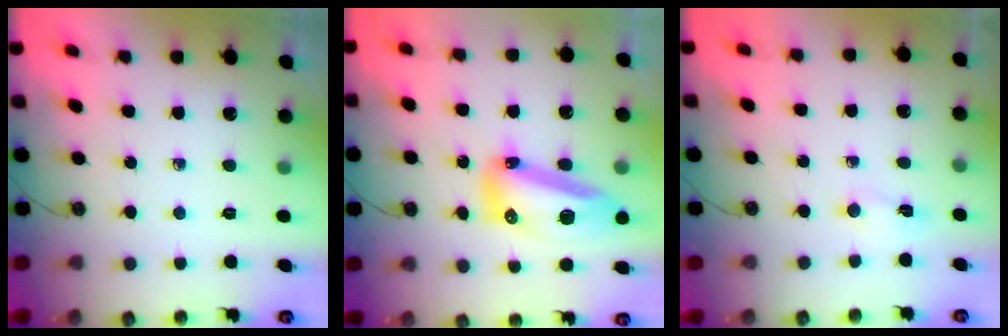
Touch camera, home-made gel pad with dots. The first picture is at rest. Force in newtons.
{"total": 15.4, "press": 15.2, "slide": 2.1}
{"total": 2.0, "press": 1.9, "slide": 0.6}